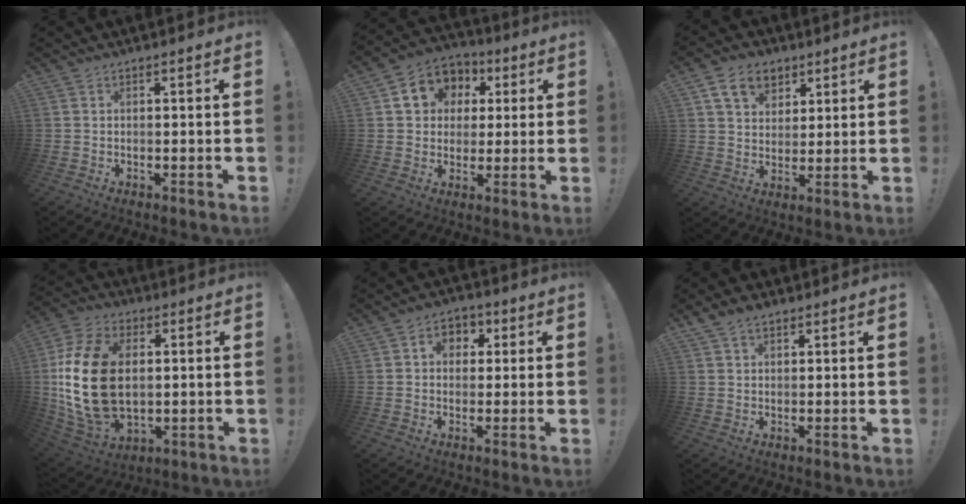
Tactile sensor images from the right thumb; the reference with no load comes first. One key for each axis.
{"total": 9.9, "fx": 2.5, "fy": 8.9, "fz": 3.5, "tx": -0.051, "ty": -0.006, "tz": 0.053}
{"total": 11.0, "fx": 5.8, "fy": 7.9, "fz": 5.0, "tx": -0.076, "ty": -0.019, "tz": 0.112}
{"total": 23.8, "fx": 1.6, "fy": 15.4, "fz": 18.0, "tx": -0.344, "ty": 0.005, "tz": 0.037}
{"total": 6.0, "fx": 1.4, "fy": 5.0, "fz": 3.0, "tx": -0.038, "ty": 0.003, "tz": 0.025}
{"total": 3.5, "fx": 2.5, "fy": 2.0, "fz": 1.6, "tx": -0.023, "ty": -0.010, "tz": 0.045}